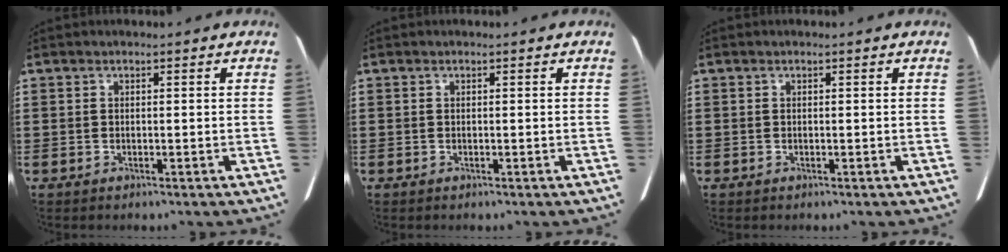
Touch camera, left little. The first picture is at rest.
{"total": 0.0}
{"total": 0.0}